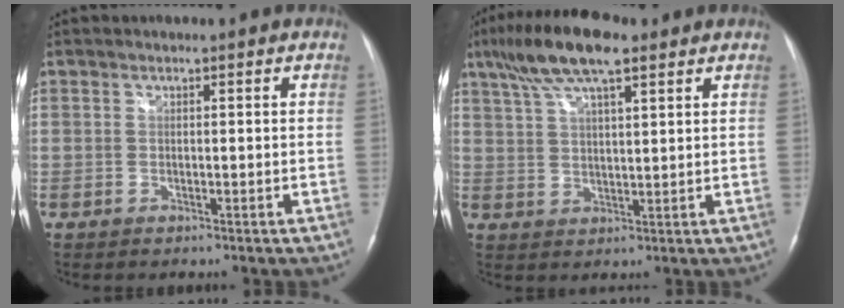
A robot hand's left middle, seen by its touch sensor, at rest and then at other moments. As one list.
[{"total": 11.1, "force": [7.3, 2.5, 8.0], "torque": [-0.157, 0.021, 0.131]}]